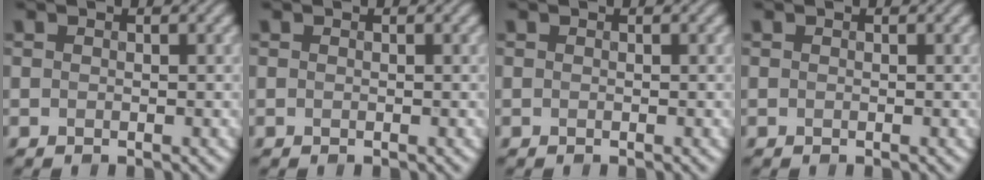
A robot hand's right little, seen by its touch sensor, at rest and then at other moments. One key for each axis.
{"total": 0.0}
{"total": 0.0}
{"total": 0.0}